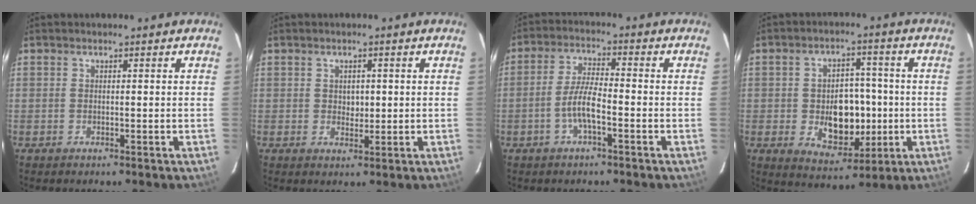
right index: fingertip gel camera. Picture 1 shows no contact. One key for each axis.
{"total": 2.4, "fx": 0.3, "fy": 2.0, "fz": 1.3, "tx": -0.016, "ty": 0.003, "tz": 0.005}
{"total": 5.8, "fx": -2.4, "fy": 1.3, "fz": 5.1, "tx": -0.107, "ty": 0.005, "tz": -0.046}
{"total": 11.2, "fx": -1.5, "fy": 7.9, "fz": 7.7, "tx": -0.143, "ty": 0.005, "tz": -0.002}